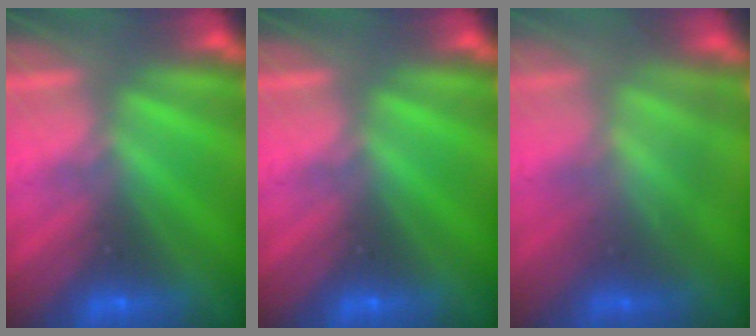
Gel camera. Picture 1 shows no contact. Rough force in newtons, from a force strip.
{"total": 0.0}
{"total": 3.7}